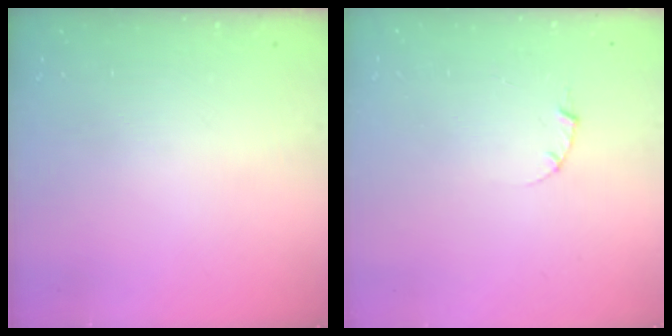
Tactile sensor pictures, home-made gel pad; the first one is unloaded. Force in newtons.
{"total": 1.0, "press": 1.0, "slide": 0.3}